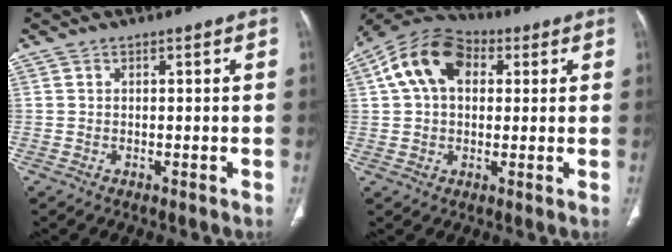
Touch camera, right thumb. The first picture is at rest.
{"total": 13.2, "force": [3.5, 9.0, 9.1], "torque": [-0.155, 0.027, 0.050]}